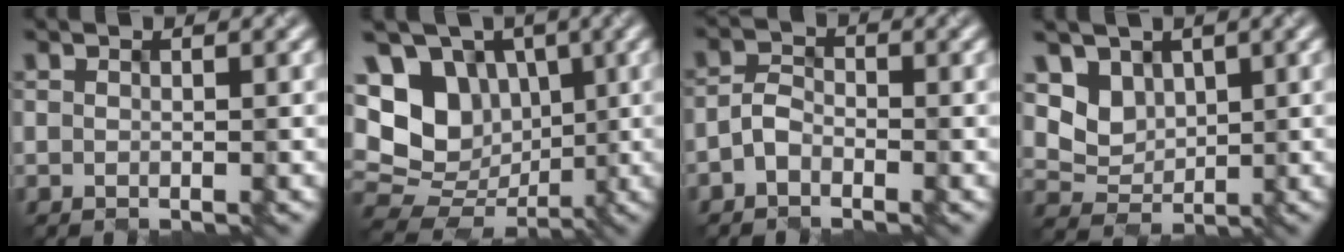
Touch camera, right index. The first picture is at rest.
{"total": 13.0, "force": [2.5, 10.8, 6.8], "torque": [-0.138, 0.033, 0.023]}
{"total": 2.3, "force": [-1.5, 1.4, 1.2], "torque": [-0.018, 0.009, -0.036]}
{"total": 3.8, "force": [1.5, 3.1, 1.6], "torque": [-0.040, -0.005, 0.029]}